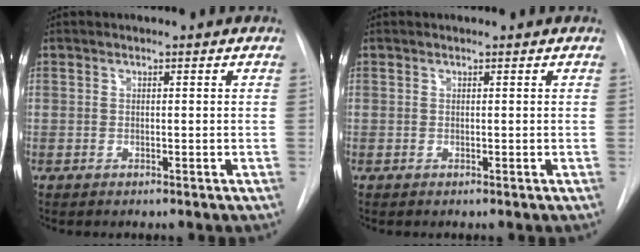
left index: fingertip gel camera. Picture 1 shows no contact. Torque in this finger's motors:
{"motor_torque": [-0.10, 0.12, 0.00, 0.00]}